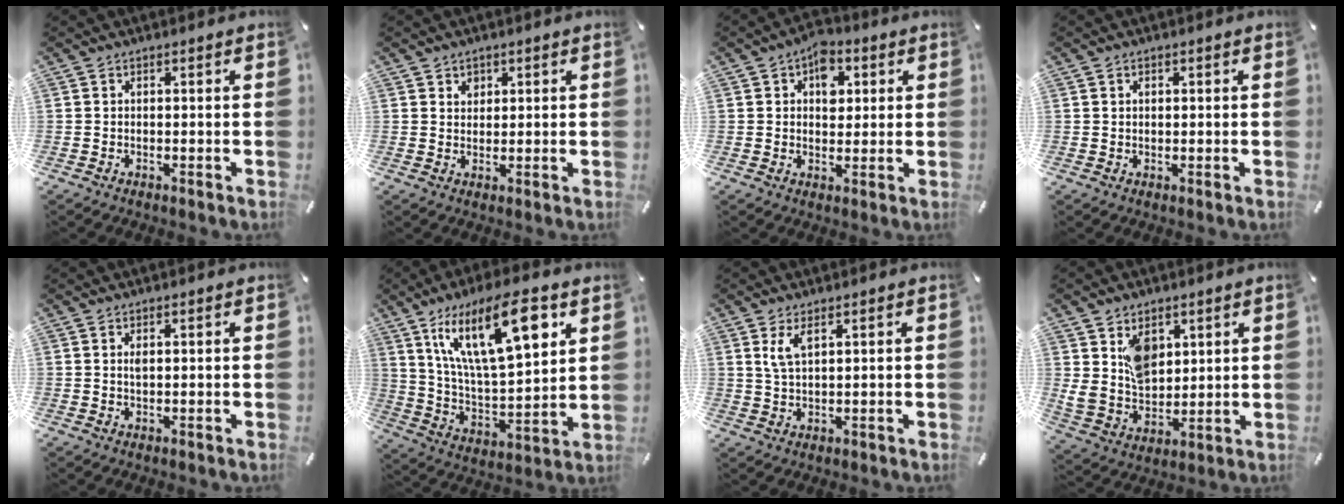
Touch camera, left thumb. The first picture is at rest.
{"total": 2.0, "force": [1.1, 1.7, 0.1], "torque": [0.012, -0.004, 0.016]}
{"total": 6.7, "force": [2.1, 4.9, 4.1], "torque": [-0.040, -0.004, 0.029]}
{"total": 0.8, "force": [0.2, 0.7, 0.1], "torque": [-0.003, 0.006, 0.003]}
{"total": 1.1, "force": [0.4, 0.4, 0.9], "torque": [-0.019, 0.002, 0.005]}
{"total": 22.0, "force": [11.5, 8.4, 16.8], "torque": [-0.311, -0.041, 0.182]}
{"total": 4.1, "force": [2.1, 1.6, 3.2], "torque": [-0.068, 0.004, 0.036]}
{"total": 9.7, "force": [4.7, 7.6, 3.9], "torque": [-0.068, -0.023, 0.091]}